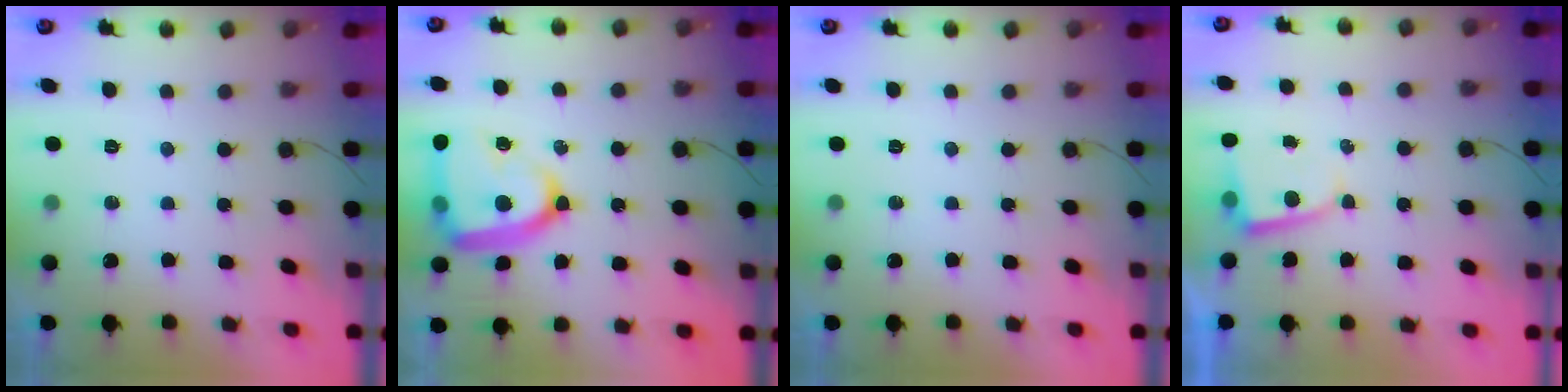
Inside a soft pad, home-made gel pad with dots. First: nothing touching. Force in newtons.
{"total": 17.3, "press": 17.2, "slide": 1.5}
{"total": 0.0}
{"total": 2.6, "press": 2.6, "slide": 0.3}